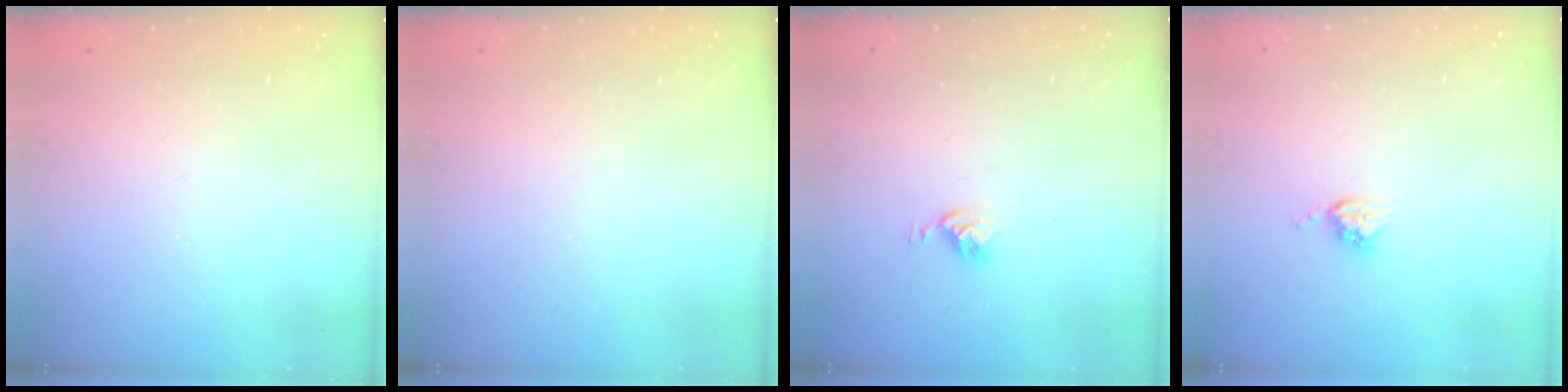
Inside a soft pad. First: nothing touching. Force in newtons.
{"total": 0.0}
{"total": 5.2, "press": 5.2, "slide": 0.6}
{"total": 5.2, "press": 5.2, "slide": 0.1}